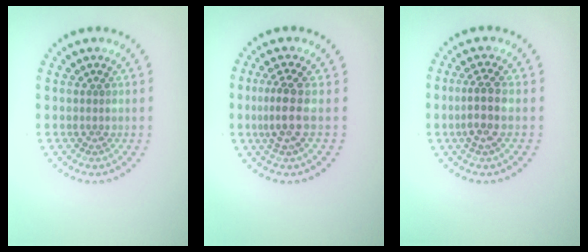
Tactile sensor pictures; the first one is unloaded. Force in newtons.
{"total": 2.8, "press": 2.4, "slide": 1.4}
{"total": 2.5, "press": 2.1, "slide": 1.3}